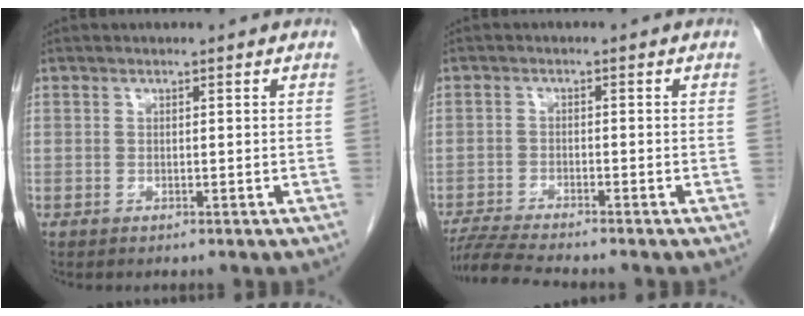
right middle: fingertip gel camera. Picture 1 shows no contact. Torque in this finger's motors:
{"motor_torque": [0.03, -0.02, 0.00, 0.00]}